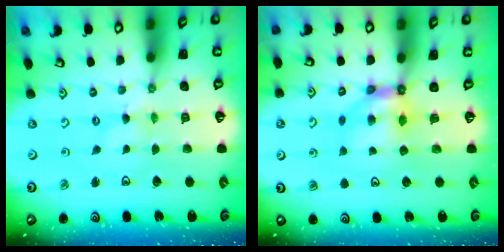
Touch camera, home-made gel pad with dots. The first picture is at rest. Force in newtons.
{"total": 6.4, "press": 6.4, "slide": 0.6}